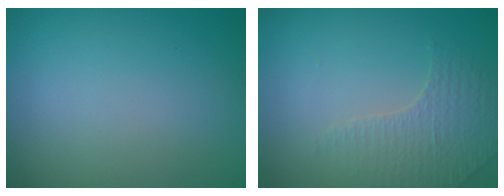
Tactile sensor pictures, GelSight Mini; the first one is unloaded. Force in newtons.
{"total": 1.8, "press": 1.6, "slide": 0.8}